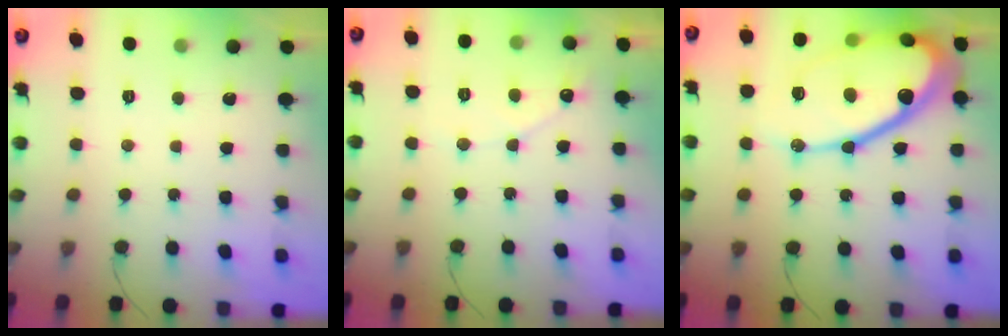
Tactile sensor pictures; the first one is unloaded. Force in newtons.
{"total": 5.4, "press": 5.4, "slide": 0.4}
{"total": 25.8, "press": 25.7, "slide": 2.5}